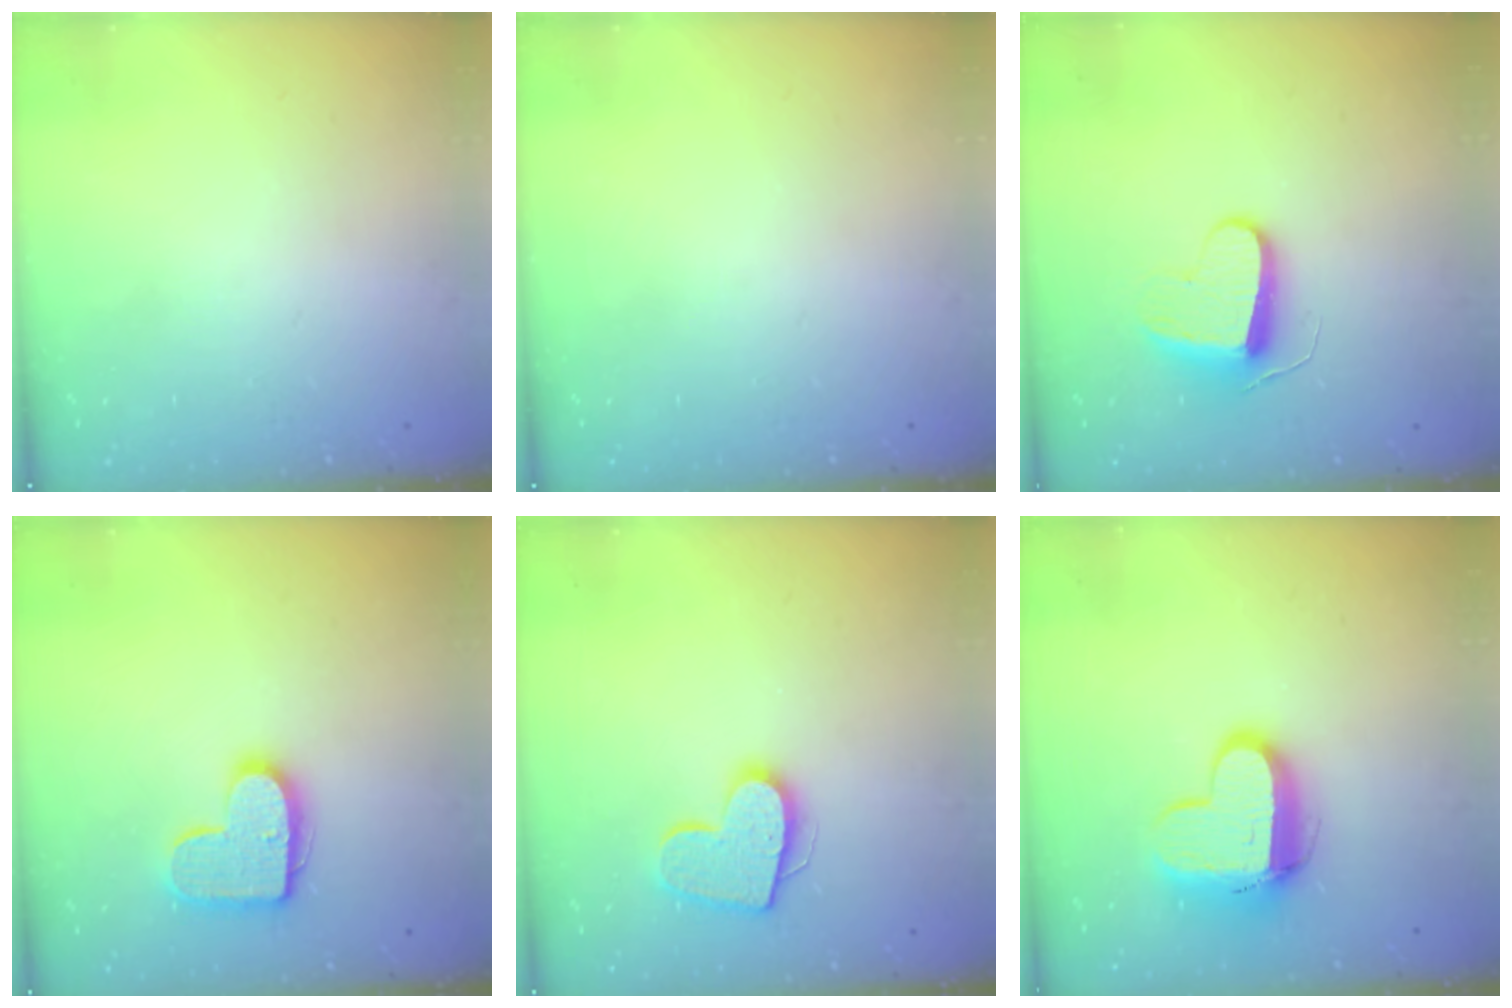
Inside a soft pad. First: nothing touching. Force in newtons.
{"total": 0.0}
{"total": 9.1, "press": 9.0, "slide": 0.6}
{"total": 13.5, "press": 13.5, "slide": 0.6}
{"total": 13.5, "press": 13.5, "slide": 0.9}
{"total": 12.4, "press": 12.4, "slide": 1.2}